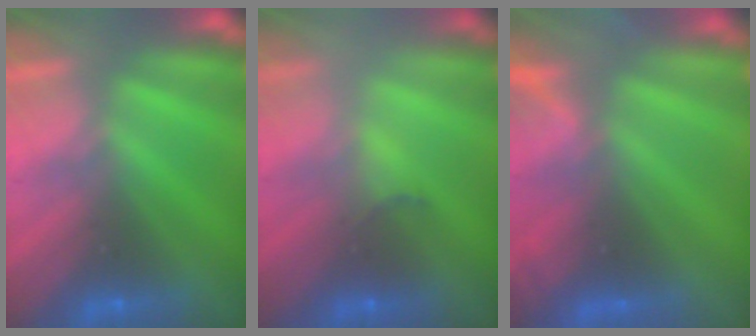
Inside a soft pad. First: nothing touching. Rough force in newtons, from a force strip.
{"total": 2.1}
{"total": 5.3}